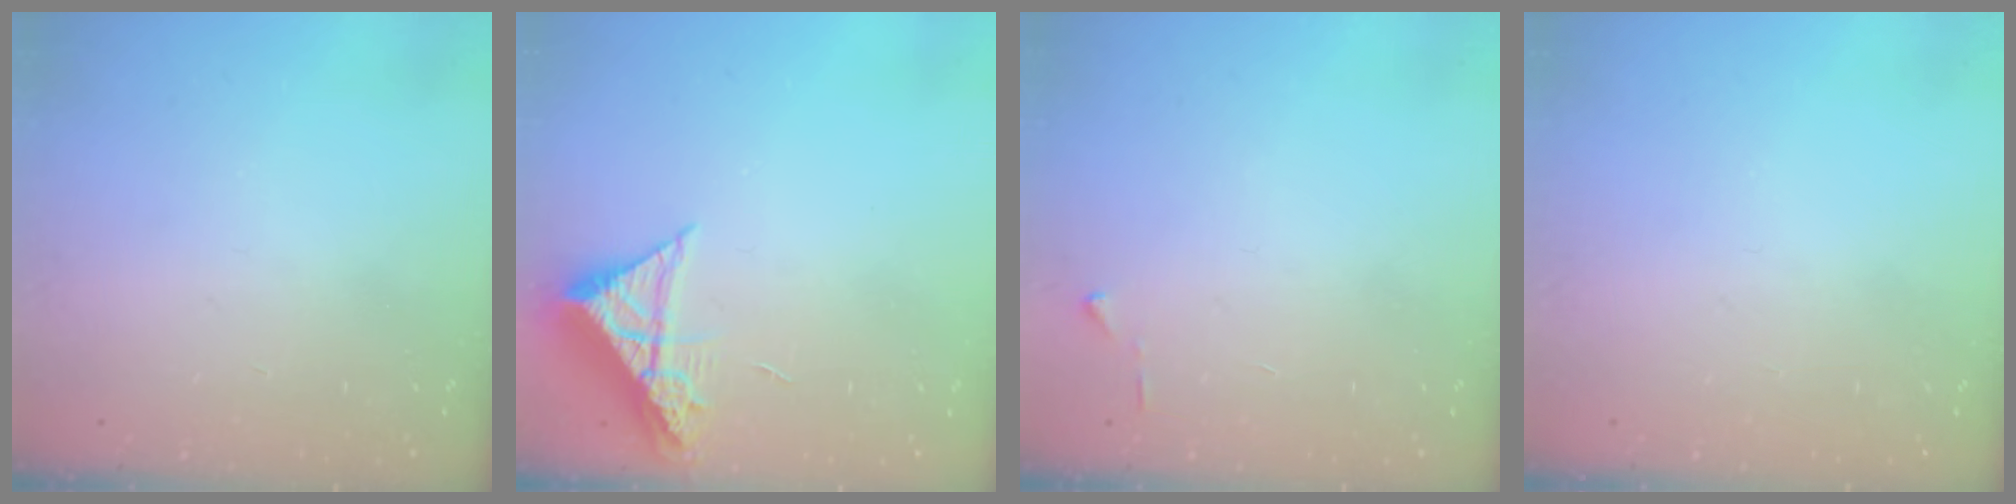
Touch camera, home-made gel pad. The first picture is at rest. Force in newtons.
{"total": 8.4, "press": 8.4, "slide": 0.8}
{"total": 3.2, "press": 3.2, "slide": 0.4}
{"total": 0.0}